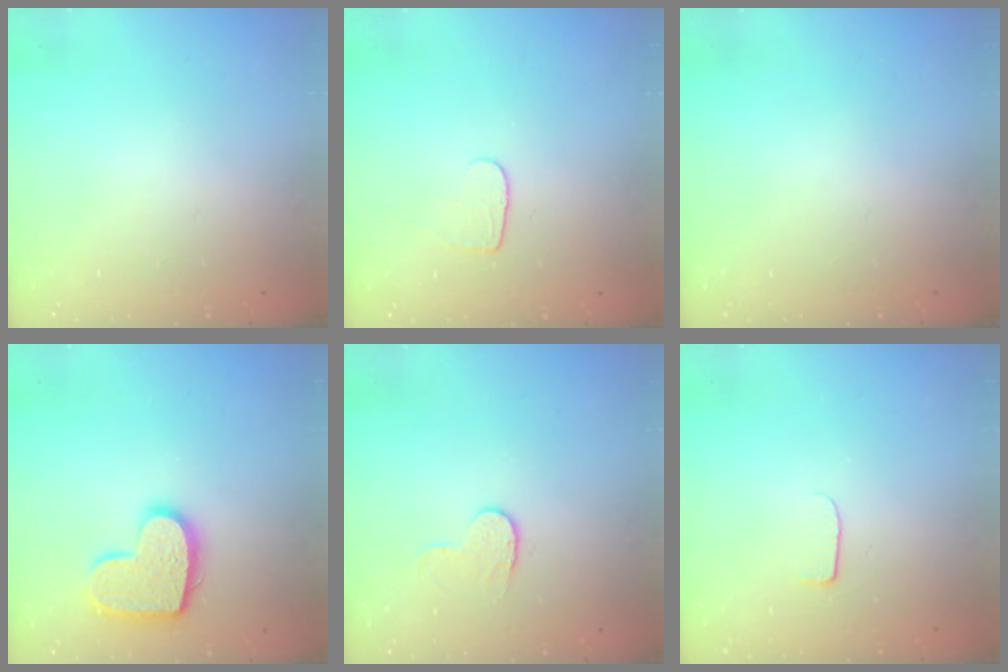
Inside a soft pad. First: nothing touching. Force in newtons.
{"total": 4.3, "press": 4.2, "slide": 0.3}
{"total": 0.0}
{"total": 14.6, "press": 14.6, "slide": 0.9}
{"total": 4.5, "press": 4.5, "slide": 0.5}
{"total": 5.3, "press": 5.3, "slide": 0.5}